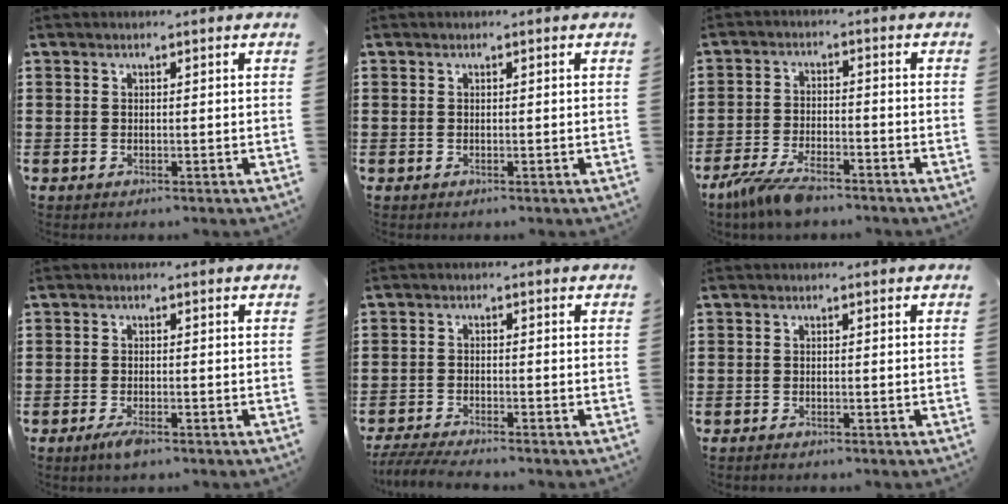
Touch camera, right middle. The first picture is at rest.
{"total": 0.0}
{"total": 6.1, "force": [-4.8, 1.4, 3.5], "torque": [-0.088, -0.009, -0.095]}
{"total": 2.2, "force": [-1.2, 0.6, 1.8], "torque": [-0.037, -0.003, -0.024]}
{"total": 3.6, "force": [-3.5, 0.0, 1.1], "torque": [-0.033, -0.010, -0.072]}
{"total": 0.5, "force": [-0.5, 0.1, 0.2], "torque": [-0.005, -0.003, -0.009]}